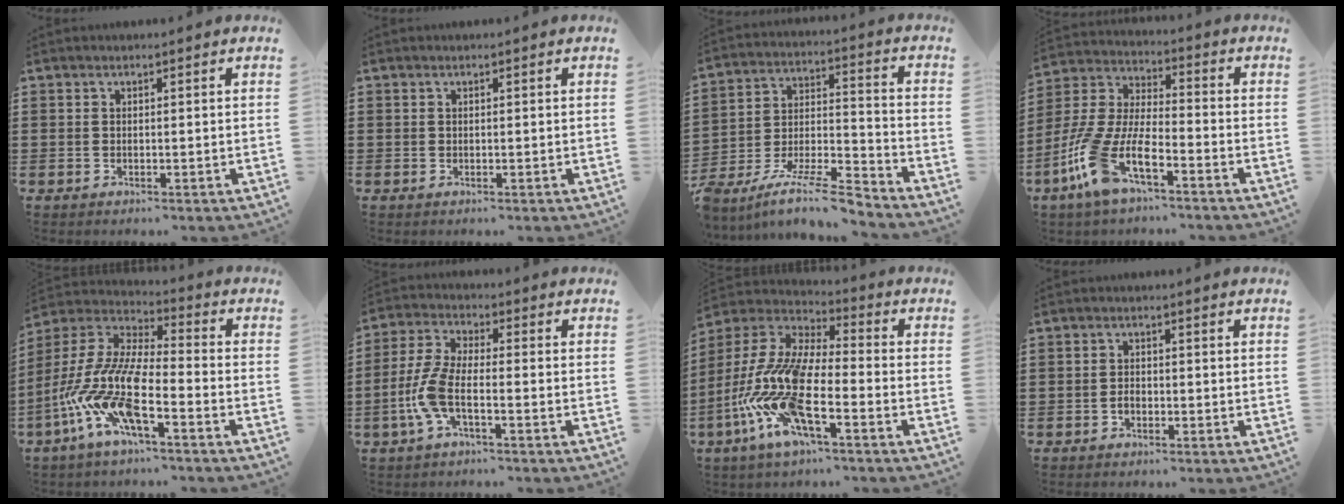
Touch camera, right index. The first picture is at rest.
{"total": 0.0}
{"total": 9.9, "force": [-8.8, 0.8, 4.4], "torque": [-0.079, 0.015, -0.174]}
{"total": 10.3, "force": [-6.2, 3.0, 7.6], "torque": [-0.205, -0.025, -0.132]}
{"total": 12.4, "force": [-7.4, 2.9, 9.4], "torque": [-0.246, -0.023, -0.162]}
{"total": 7.1, "force": [-2.7, 2.3, 6.1], "torque": [-0.161, -0.018, -0.058]}
{"total": 14.2, "force": [-7.1, 3.8, 11.8], "torque": [-0.286, -0.017, -0.150]}
{"total": 1.4, "force": [-0.8, 0.7, 0.9], "torque": [-0.020, 0.000, -0.015]}